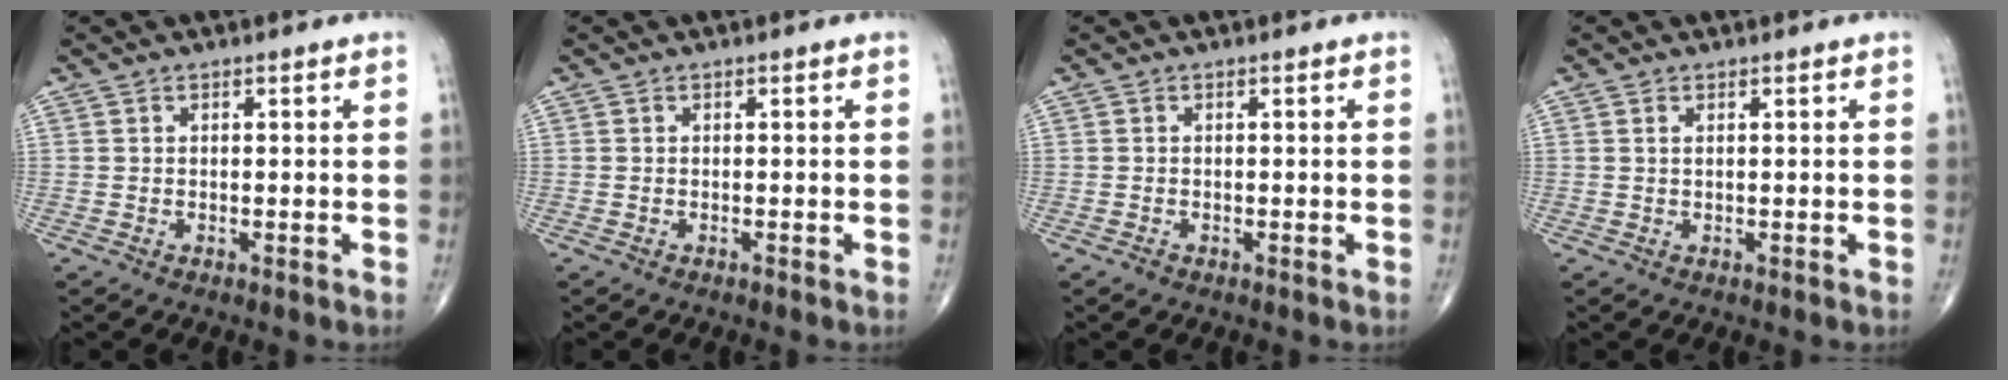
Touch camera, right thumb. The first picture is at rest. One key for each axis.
{"total": 0.0}
{"total": 0.6, "fx": -0.4, "fy": 0.4, "fz": 0.2, "tx": -0.004, "ty": 0.000, "tz": -0.010}
{"total": 0.5, "fx": 0.3, "fy": 0.2, "fz": 0.4, "tx": -0.013, "ty": 0.004, "tz": 0.007}